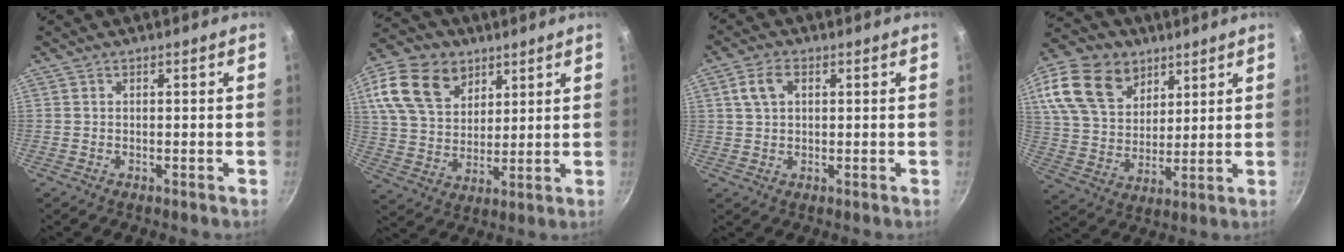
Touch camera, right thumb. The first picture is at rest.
{"total": 16.8, "force": [8.0, 11.6, 9.1], "torque": [-0.151, -0.016, 0.147]}
{"total": 4.9, "force": [1.5, 3.1, 3.4], "torque": [-0.057, 0.006, 0.026]}
{"total": 18.8, "force": [9.4, 12.9, 9.9], "torque": [-0.167, -0.022, 0.173]}